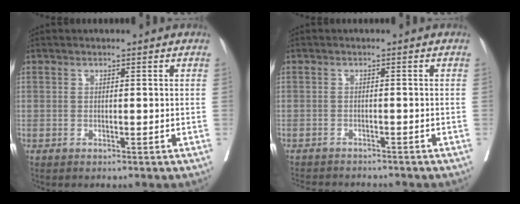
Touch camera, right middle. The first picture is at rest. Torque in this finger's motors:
{"motor_torque": [0.23, -0.31, 0.04, 0.02]}